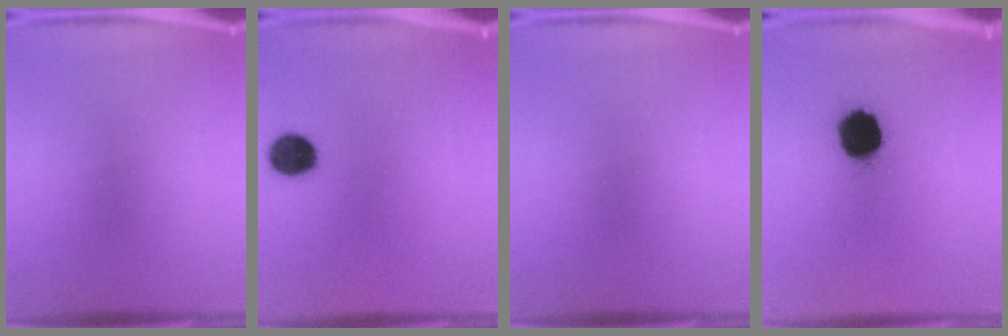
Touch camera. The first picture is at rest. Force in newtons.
{"total": 6.7}
{"total": 0.0}
{"total": 12.8}